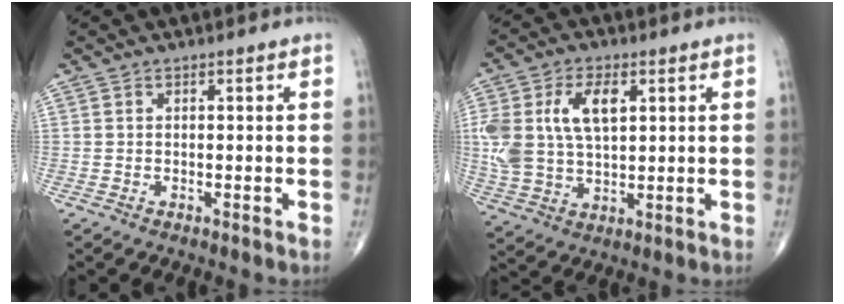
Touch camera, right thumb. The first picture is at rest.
{"total": 13.0, "force": [3.4, 7.3, 10.2], "torque": [-0.211, 0.004, 0.071]}